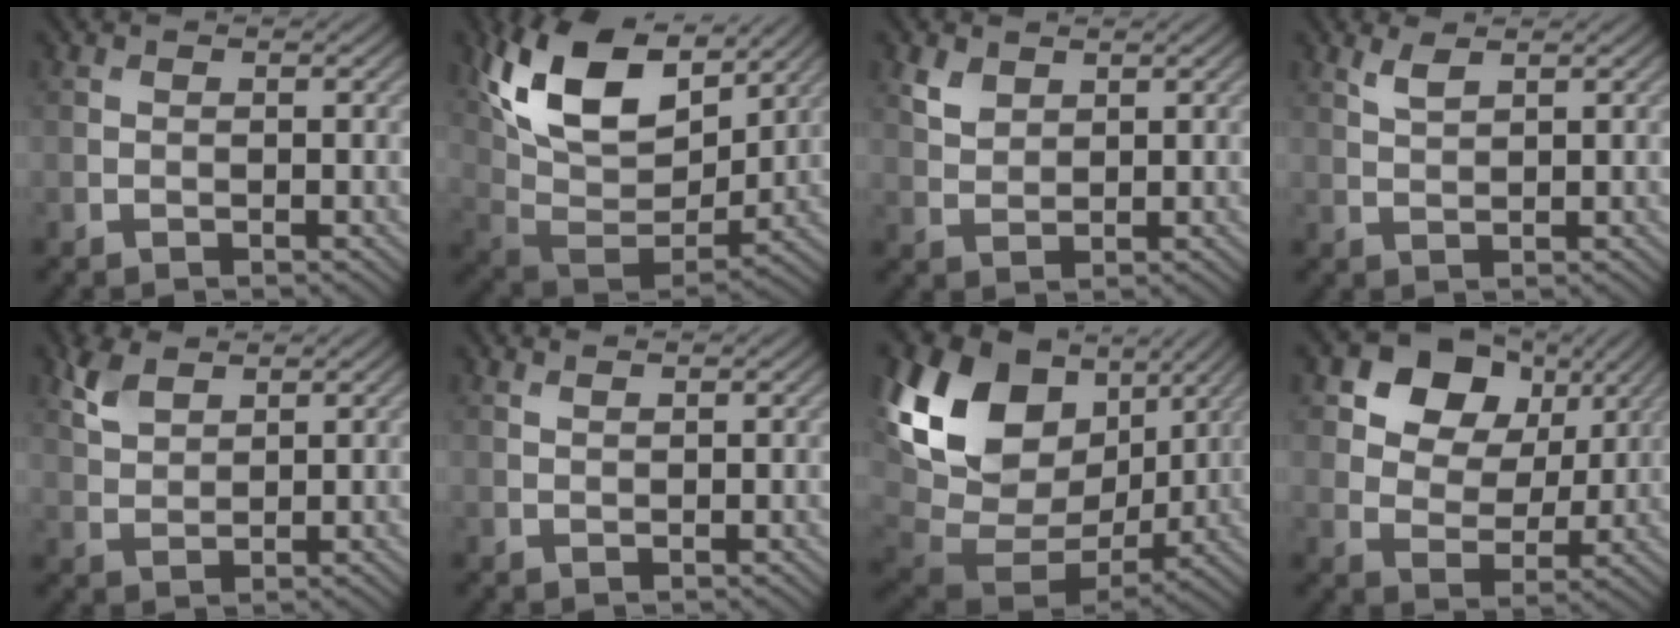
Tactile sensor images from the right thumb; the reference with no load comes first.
{"total": 15.9, "force": [8.3, 8.6, 10.4], "torque": [-0.225, 0.016, 0.146]}
{"total": 2.7, "force": [1.8, 1.6, 1.2], "torque": [-0.034, -0.003, 0.041]}
{"total": 1.9, "force": [1.3, 0.5, 1.3], "torque": [-0.035, 0.000, 0.029]}
{"total": 4.3, "force": [2.8, 2.1, 2.4], "torque": [-0.065, 0.004, 0.065]}
{"total": 0.8, "force": [0.8, 0.1, 0.4], "torque": [-0.007, 0.000, 0.014]}
{"total": 17.4, "force": [5.3, 12.4, 11.0], "torque": [-0.251, 0.001, 0.111]}
{"total": 11.8, "force": [5.9, 8.1, 6.1], "torque": [-0.121, 0.012, 0.094]}